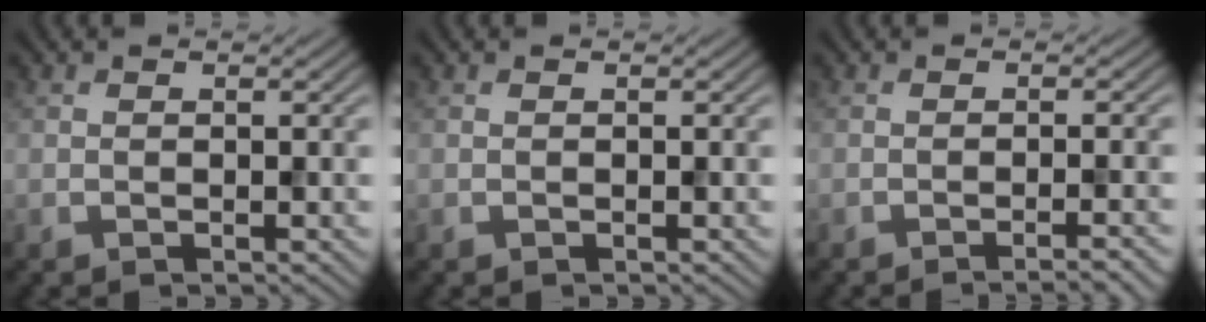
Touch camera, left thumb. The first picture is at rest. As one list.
[{"total": 0.0}, {"total": 3.1, "force": [-1.8, 0.6, 2.5], "torque": [-0.025, 0.005, -0.037]}]